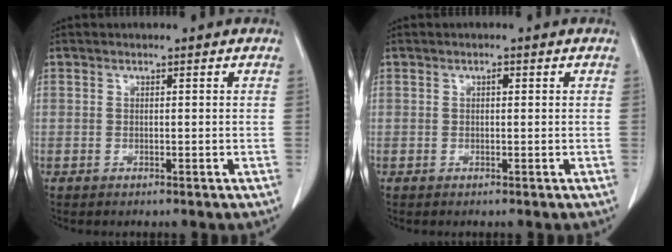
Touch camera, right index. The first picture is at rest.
{"total": 0.6, "force": [0.2, 0.3, 0.5], "torque": [-0.009, 0.002, 0.002]}